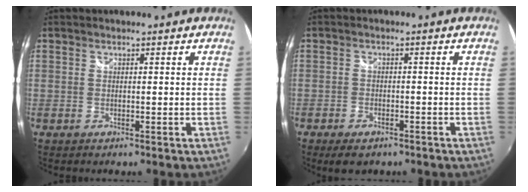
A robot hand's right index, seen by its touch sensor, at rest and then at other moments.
{"total": 5.2, "force": [-3.8, 2.7, 2.4], "torque": [-0.063, -0.009, -0.056]}